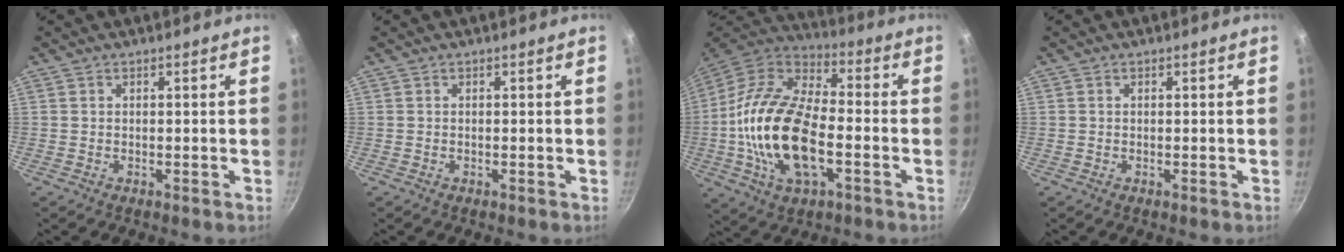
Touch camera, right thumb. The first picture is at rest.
{"total": 0.0}
{"total": 21.7, "force": [-4.0, 11.2, 18.2], "torque": [-0.341, 0.028, -0.084]}
{"total": 0.0}